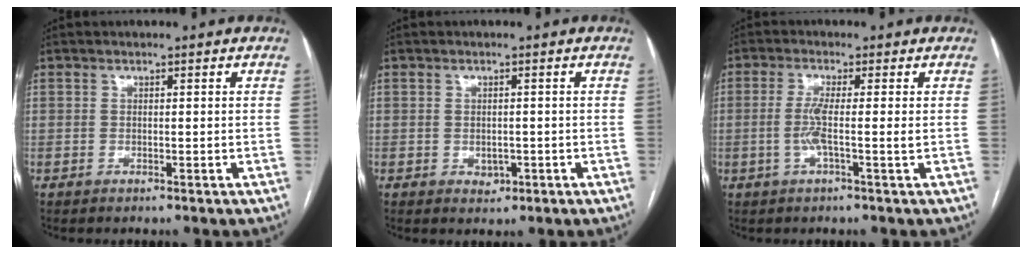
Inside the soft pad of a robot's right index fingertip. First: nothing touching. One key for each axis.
{"total": 1.7, "fx": -0.6, "fy": 1.2, "fz": 1.0, "tx": -0.014, "ty": 0.001, "tz": -0.002}
{"total": 3.7, "fx": -0.6, "fy": -0.5, "fz": 3.6, "tx": -0.077, "ty": -0.002, "tz": -0.013}